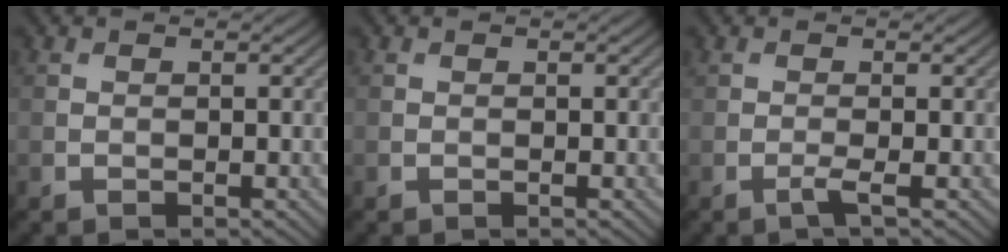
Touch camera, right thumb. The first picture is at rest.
{"total": 0.0}
{"total": 1.2, "force": [-0.5, -0.3, 1.0], "torque": [-0.028, 0.006, -0.012]}